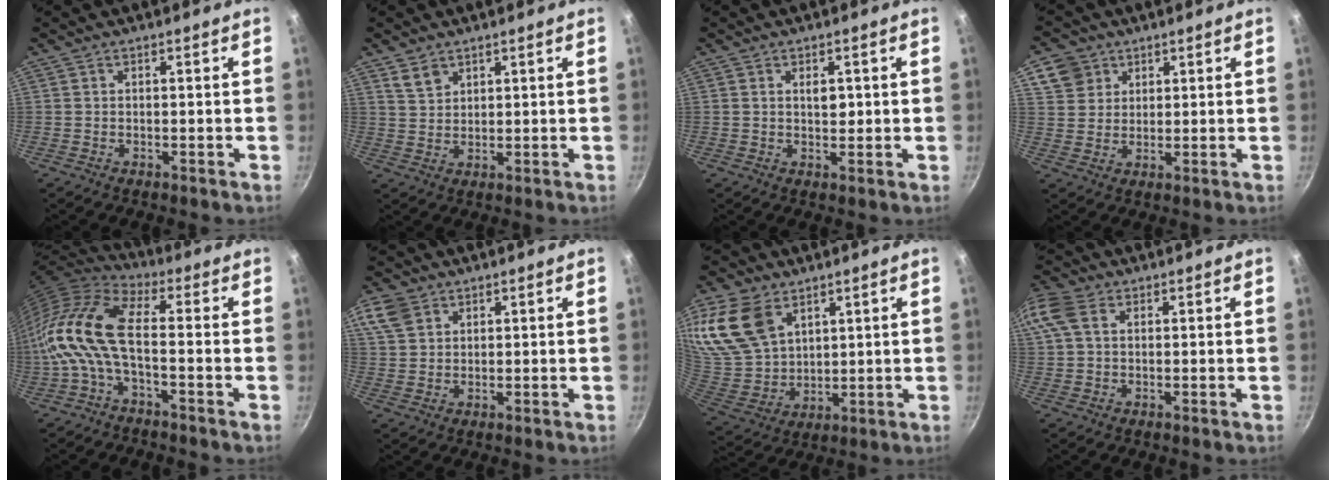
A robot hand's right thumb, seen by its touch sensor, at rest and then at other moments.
{"total": 3.8, "force": [2.5, 2.5, 1.6], "torque": [-0.019, -0.008, 0.050]}
{"total": 2.2, "force": [0.6, 1.3, 1.7], "torque": [-0.015, -0.004, 0.009]}
{"total": 6.6, "force": [3.4, 5.5, 1.4], "torque": [0.009, 0.005, 0.062]}
{"total": 15.3, "force": [-2.1, 6.8, 13.6], "torque": [-0.291, 0.029, -0.063]}
{"total": 6.9, "force": [3.5, 5.0, 3.2], "torque": [-0.051, -0.001, 0.067]}
{"total": 18.6, "force": [9.0, 12.5, 10.4], "torque": [-0.212, -0.023, 0.192]}
{"total": 7.3, "force": [2.4, 4.9, 4.8], "torque": [-0.101, 0.017, 0.038]}